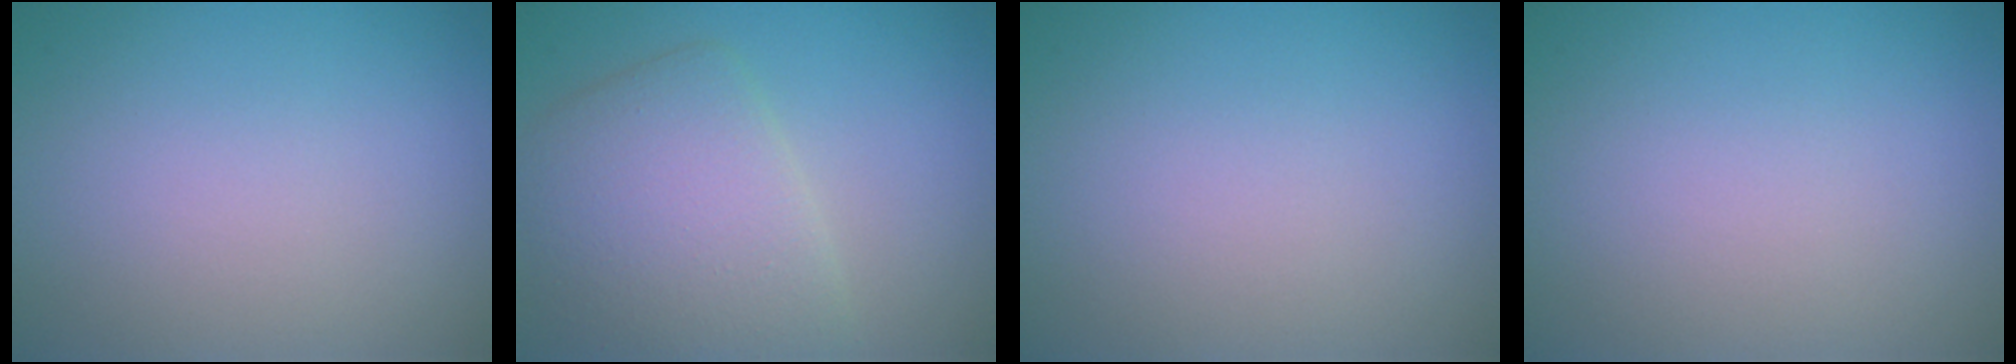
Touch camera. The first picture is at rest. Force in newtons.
{"total": 5.5, "press": 5.5, "slide": 0.2}
{"total": 0.0}
{"total": 0.0}